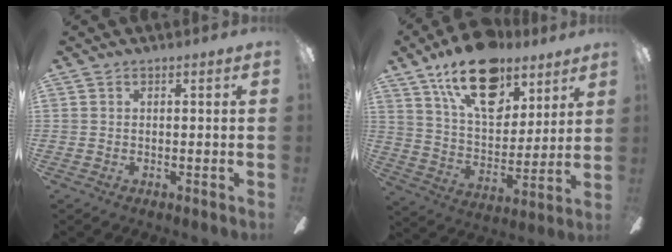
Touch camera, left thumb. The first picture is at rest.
{"total": 20.9, "force": [13.3, 11.0, 11.9], "torque": [-0.190, -0.065, 0.234]}